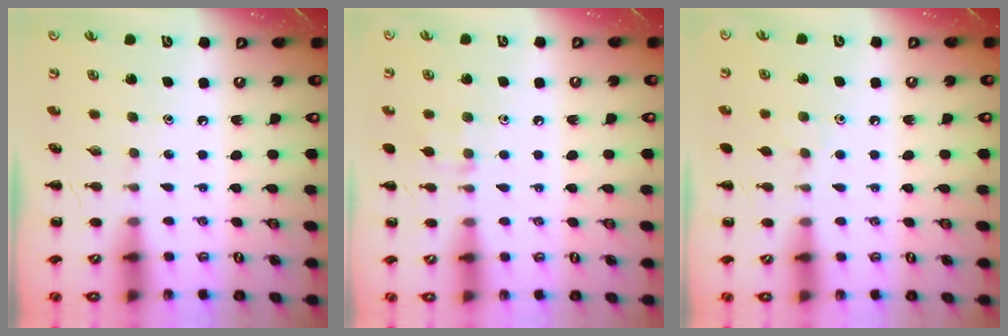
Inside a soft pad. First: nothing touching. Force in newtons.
{"total": 6.3, "press": 6.0, "slide": 2.2}
{"total": 3.8, "press": 3.6, "slide": 1.4}